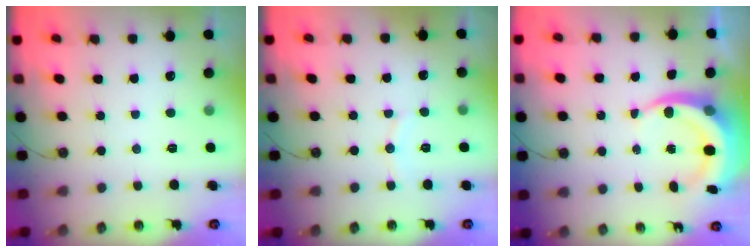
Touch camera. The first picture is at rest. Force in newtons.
{"total": 4.1, "press": 4.1, "slide": 0.5}
{"total": 9.1, "press": 9.0, "slide": 1.7}